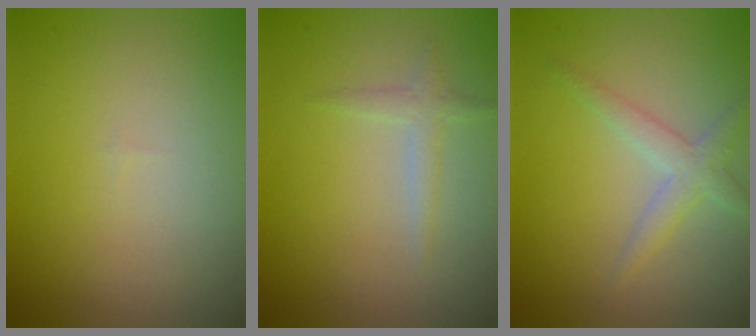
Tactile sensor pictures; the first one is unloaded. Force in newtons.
{"total": 1.3, "press": 1.3, "slide": 0.1}
{"total": 2.3, "press": 2.3, "slide": 0.1}